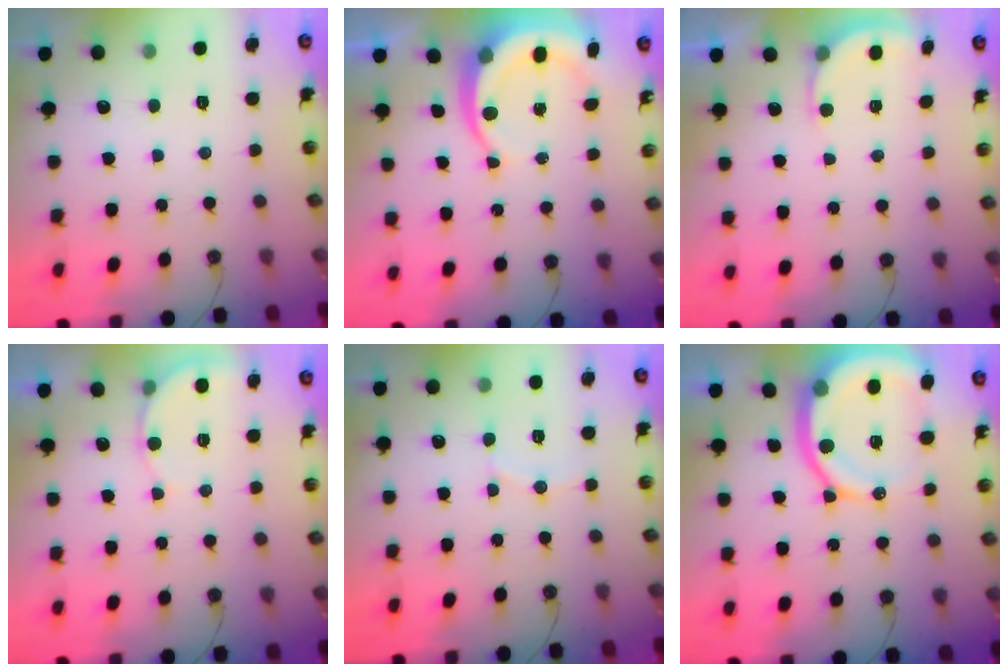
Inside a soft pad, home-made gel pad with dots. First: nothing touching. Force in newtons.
{"total": 9.2, "press": 9.0, "slide": 1.8}
{"total": 2.4, "press": 2.2, "slide": 0.9}
{"total": 5.9, "press": 5.9, "slide": 0.3}
{"total": 6.0, "press": 6.0, "slide": 0.5}
{"total": 14.2, "press": 14.1, "slide": 1.9}